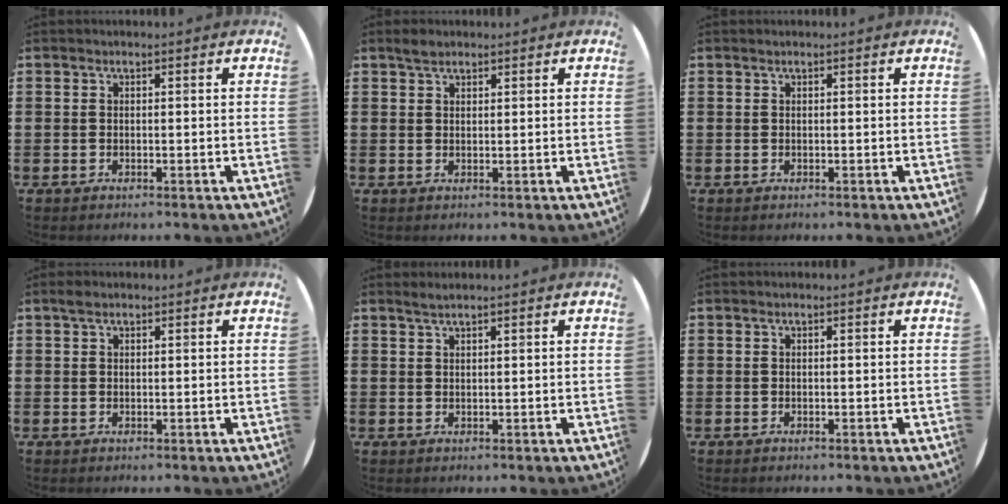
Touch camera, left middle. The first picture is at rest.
{"total": 1.7, "force": [1.5, 0.6, 0.5], "torque": [-0.005, 0.000, 0.026]}
{"total": 0.0}
{"total": 0.9, "force": [0.7, 0.5, 0.4], "torque": [-0.001, 0.002, 0.010]}
{"total": 1.1, "force": [1.0, -0.1, 0.5], "torque": [-0.010, 0.001, 0.019]}
{"total": 0.0}